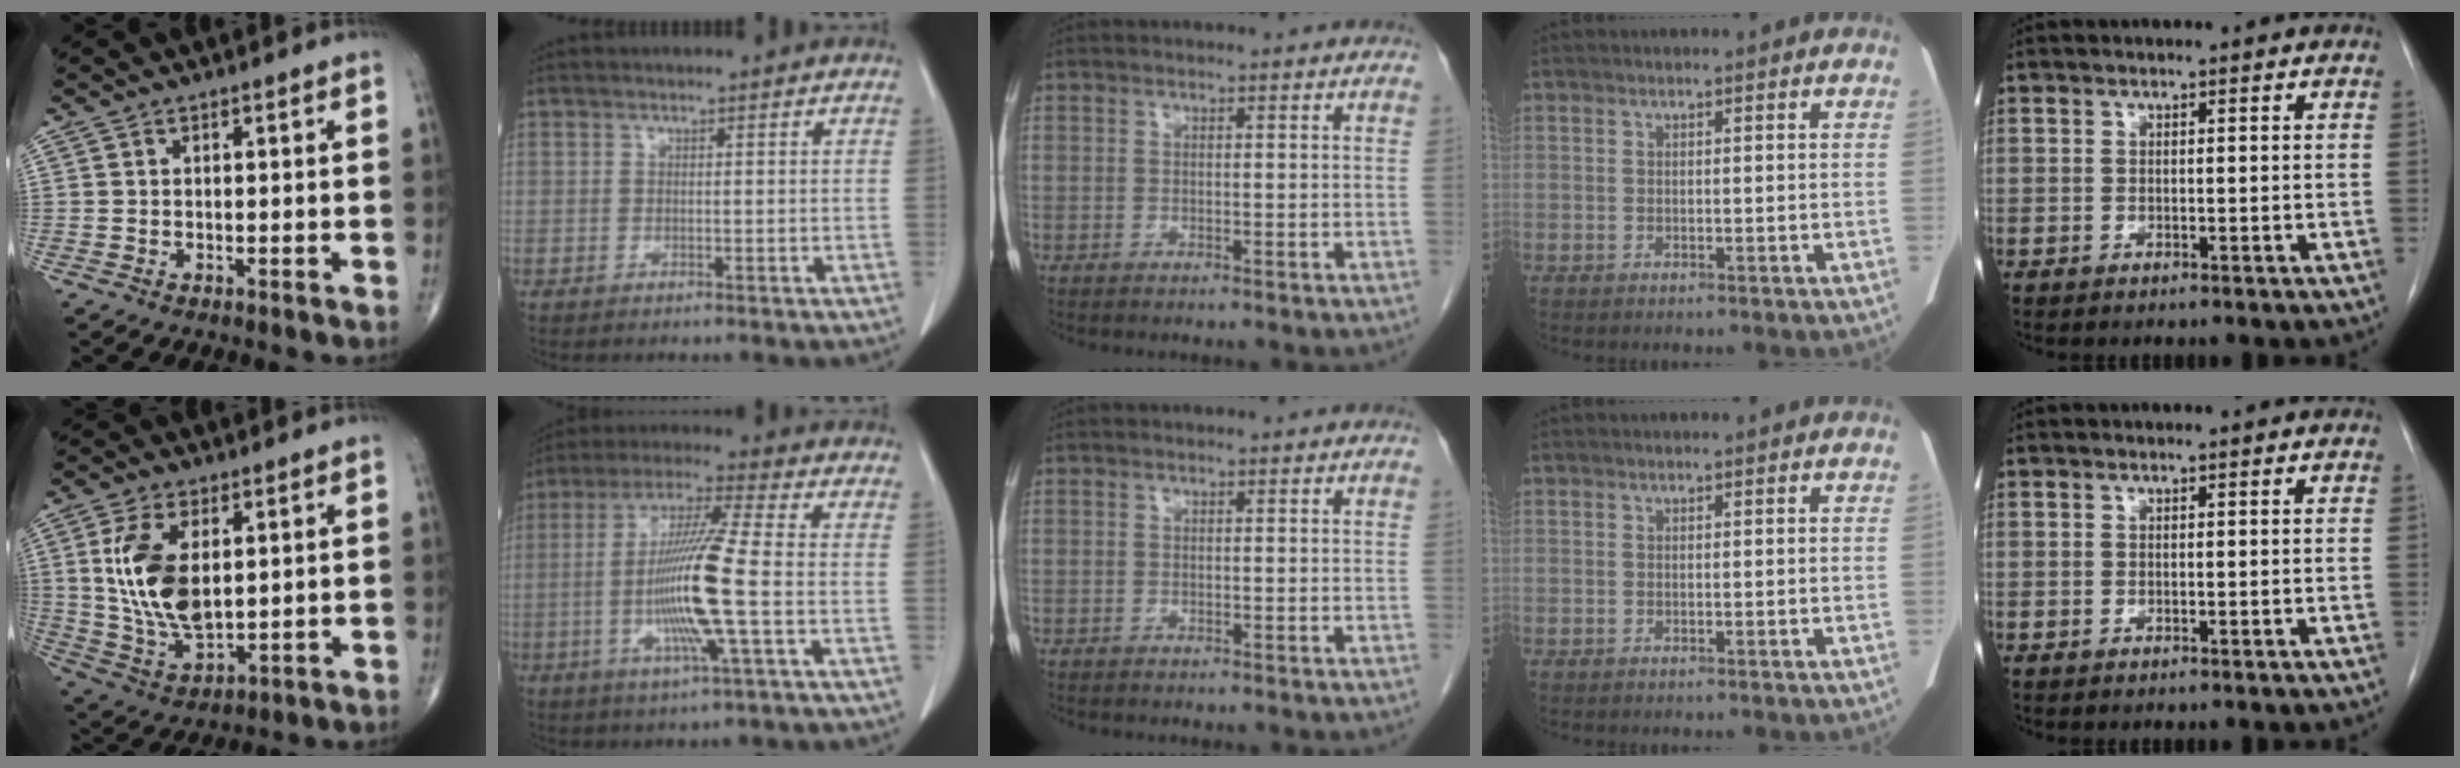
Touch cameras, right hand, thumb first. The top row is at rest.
{"thumb": {"total": 14.2, "force": [2.9, 7.6, 11.6], "torque": [-0.224, -0.017, 0.066]}, "index": {"total": 13.4, "force": [-2.3, -0.6, 13.2], "torque": [-0.261, -0.009, -0.052]}}